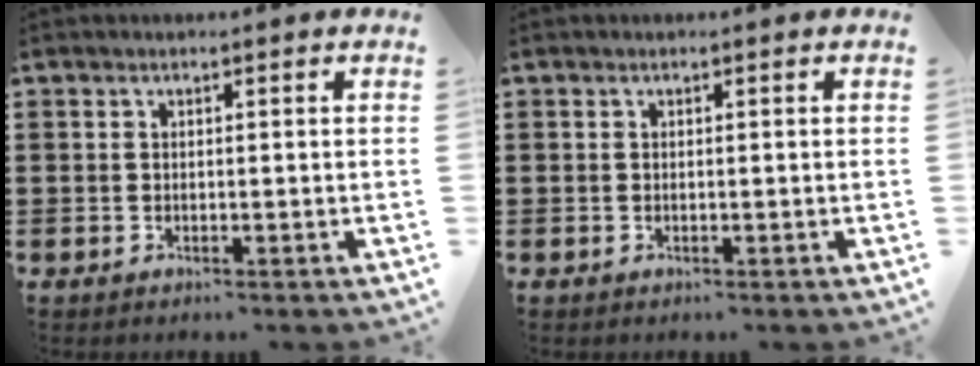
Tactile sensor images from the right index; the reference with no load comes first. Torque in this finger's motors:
{"motor_torque": [1.07, 1.07, 0.00, 0.00]}